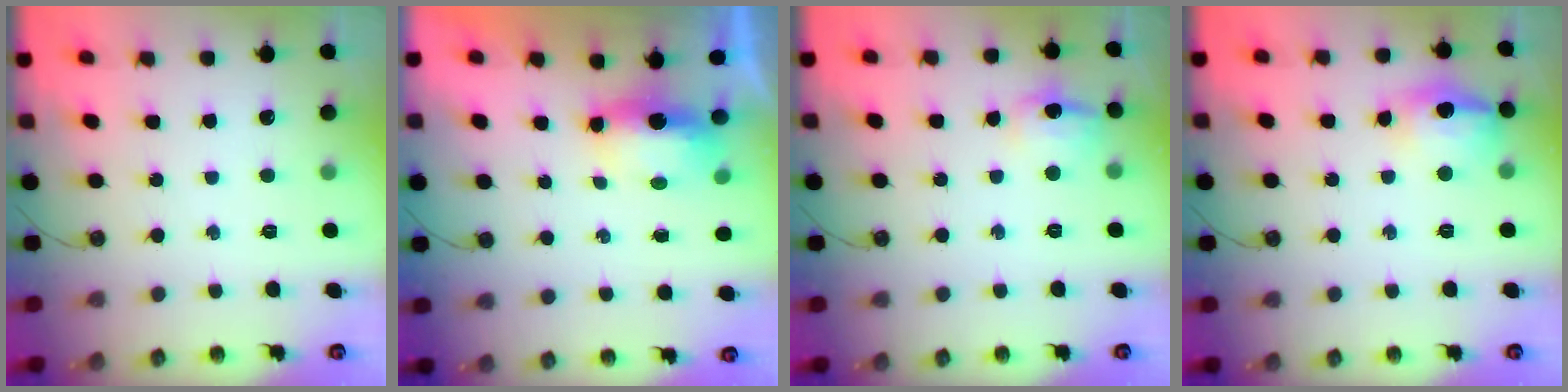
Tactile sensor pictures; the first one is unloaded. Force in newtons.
{"total": 12.3, "press": 7.4, "slide": 9.8}
{"total": 9.6, "press": 9.6, "slide": 0.8}
{"total": 14.0, "press": 13.9, "slide": 1.5}